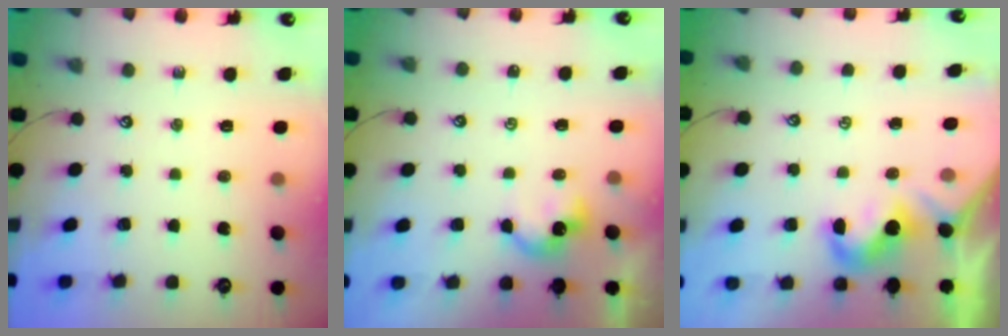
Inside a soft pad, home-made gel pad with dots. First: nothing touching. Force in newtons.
{"total": 2.5, "press": 2.5, "slide": 0.3}
{"total": 1.9, "press": 1.8, "slide": 0.6}